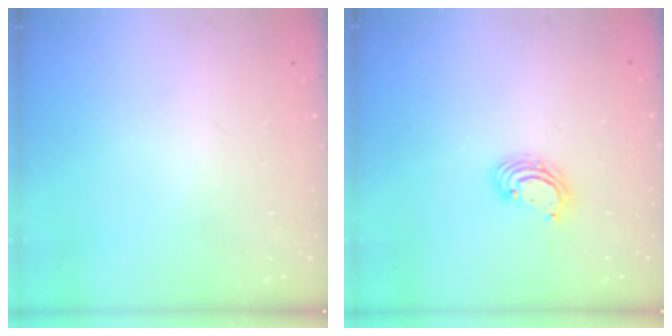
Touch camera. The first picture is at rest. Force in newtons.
{"total": 3.3, "press": 3.3, "slide": 0.2}